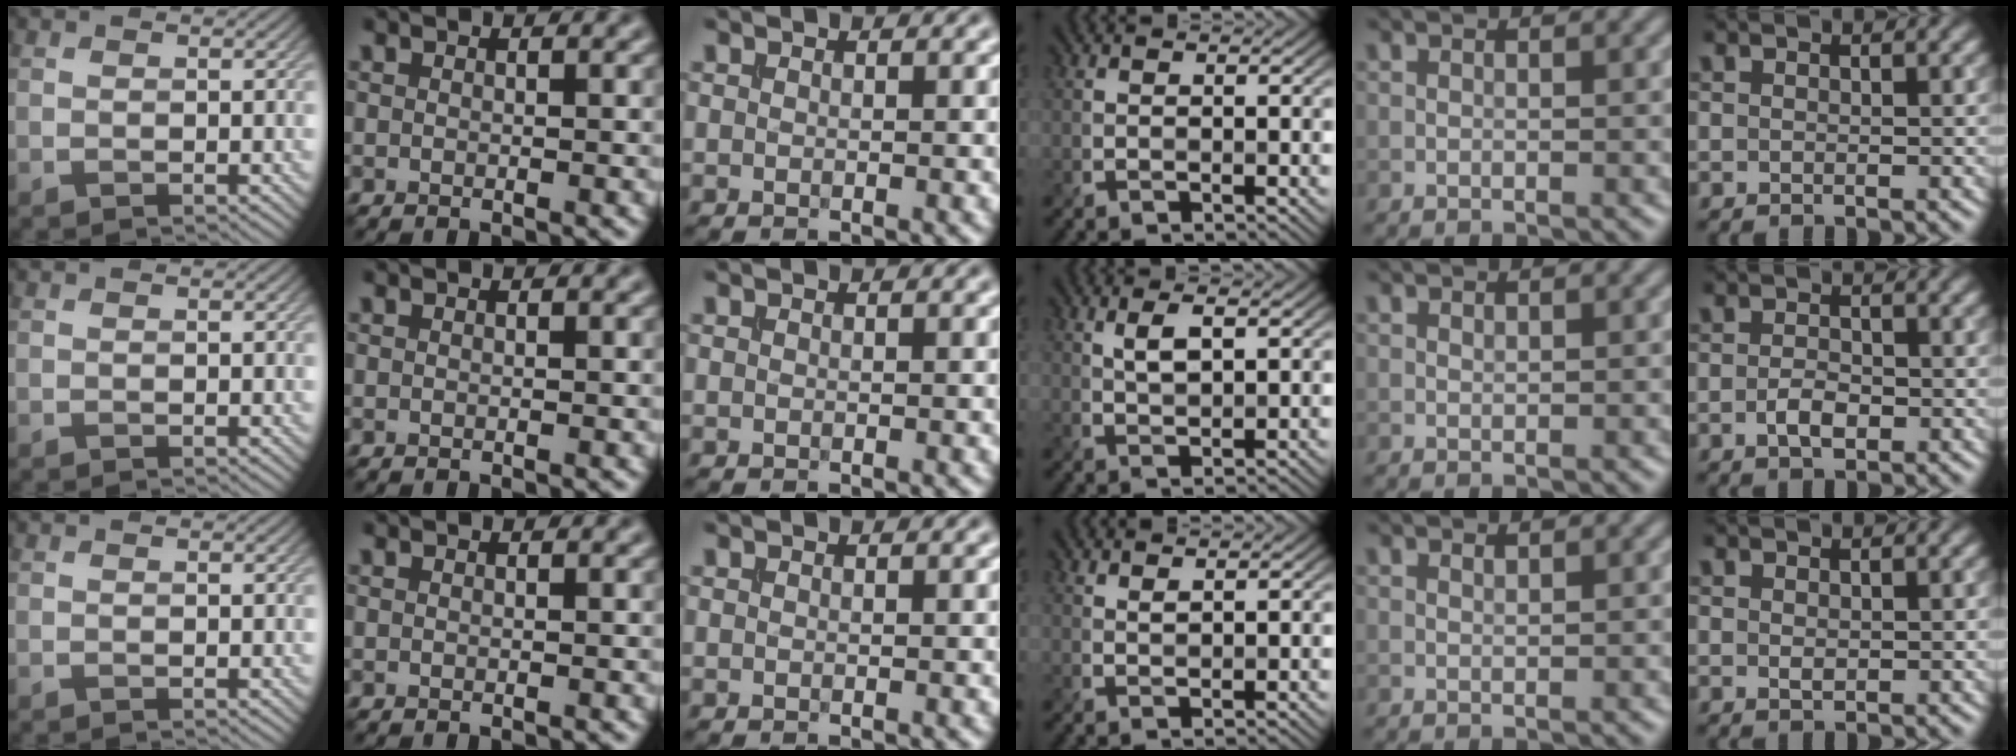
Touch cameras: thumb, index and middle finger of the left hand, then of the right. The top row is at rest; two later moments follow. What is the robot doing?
{"motion": "extract", "object": "file holder"}